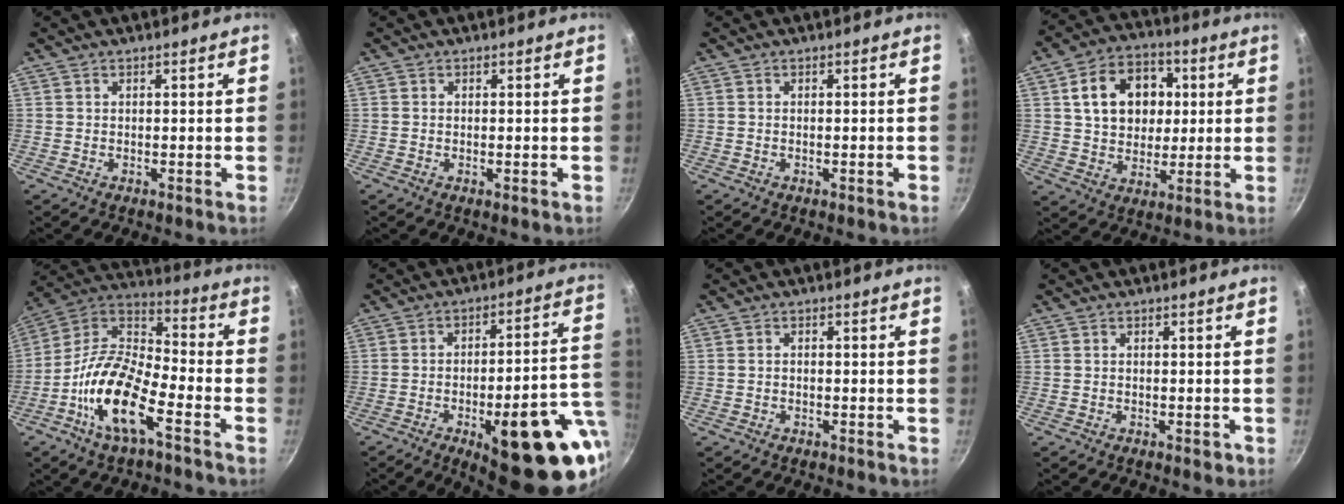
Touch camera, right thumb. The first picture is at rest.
{"total": 0.9, "force": [-0.2, 0.2, 0.8], "torque": [-0.016, -0.001, -0.005]}
{"total": 0.8, "force": [-0.4, 0.1, 0.7], "torque": [-0.015, 0.005, -0.008]}
{"total": 14.7, "force": [3.0, 11.4, 8.9], "torque": [-0.112, 0.013, 0.047]}
{"total": 17.0, "force": [-7.5, 6.4, 13.8], "torque": [-0.260, 0.056, -0.167]}
{"total": 25.4, "force": [-8.3, 8.5, 22.5], "torque": [-0.248, 0.016, -0.103]}
{"total": 0.7, "force": [-0.4, 0.4, 0.5], "torque": [-0.014, 0.008, -0.008]}
{"total": 1.5, "force": [-0.7, 0.7, 1.1], "torque": [-0.017, 0.004, -0.009]}